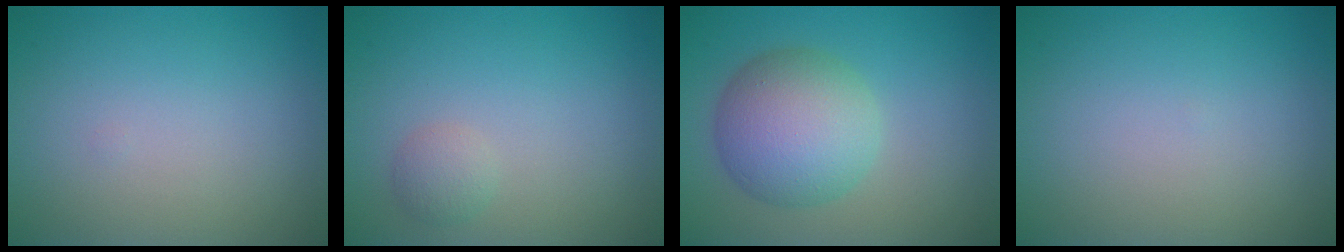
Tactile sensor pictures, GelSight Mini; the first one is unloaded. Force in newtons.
{"total": 1.3, "press": 1.3, "slide": 0.0}
{"total": 6.9, "press": 6.9, "slide": 0.3}
{"total": 0.0}